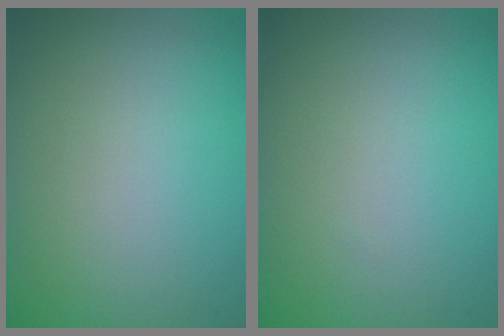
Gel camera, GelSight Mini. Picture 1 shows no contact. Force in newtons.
{"total": 0.0}